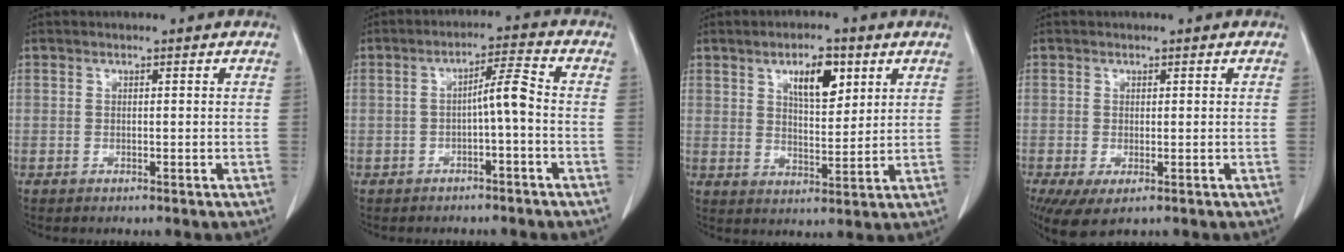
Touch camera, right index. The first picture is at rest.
{"total": 4.5, "force": [-1.0, 0.2, 4.4], "torque": [-0.070, 0.018, -0.015]}
{"total": 7.5, "force": [3.6, 2.8, 5.9], "torque": [-0.097, 0.002, 0.062]}
{"total": 4.7, "force": [-2.4, 1.8, 3.6], "torque": [-0.059, -0.016, -0.035]}